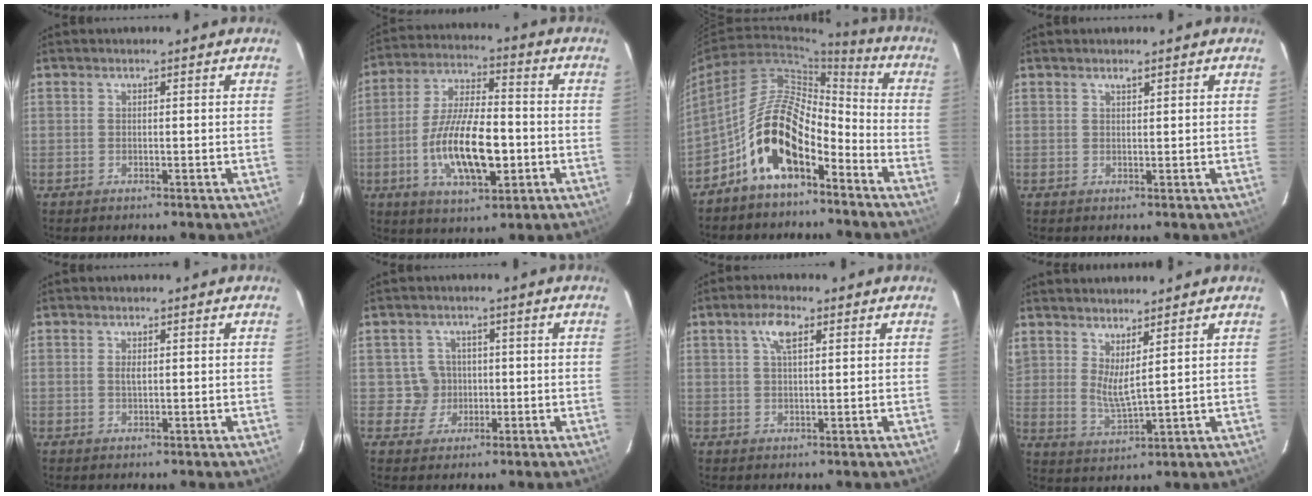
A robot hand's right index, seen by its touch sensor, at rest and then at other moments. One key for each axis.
{"total": 15.3, "fx": -3.8, "fy": 5.8, "fz": 13.6, "tx": -0.266, "ty": -0.003, "tz": -0.065}
{"total": 13.5, "fx": -7.9, "fy": 5.9, "fz": 9.2, "tx": -0.168, "ty": 0.027, "tz": -0.144}
{"total": 0.8, "fx": 0.6, "fy": 0.1, "fz": 0.4, "tx": -0.006, "ty": 0.002, "tz": 0.012}
{"total": 1.2, "fx": 0.2, "fy": 0.7, "fz": 0.9, "tx": -0.017, "ty": 0.001, "tz": 0.003}
{"total": 4.3, "fx": -0.2, "fy": 4.3, "fz": 0.0, "tx": 0.002, "ty": 0.018, "tz": 0.002}
{"total": 4.3, "fx": 1.9, "fy": 1.6, "fz": 3.5, "tx": -0.067, "ty": 0.011, "tz": 0.034}
{"total": 5.8, "fx": 4.2, "fy": 0.7, "fz": 4.0, "tx": -0.070, "ty": -0.007, "tz": 0.074}